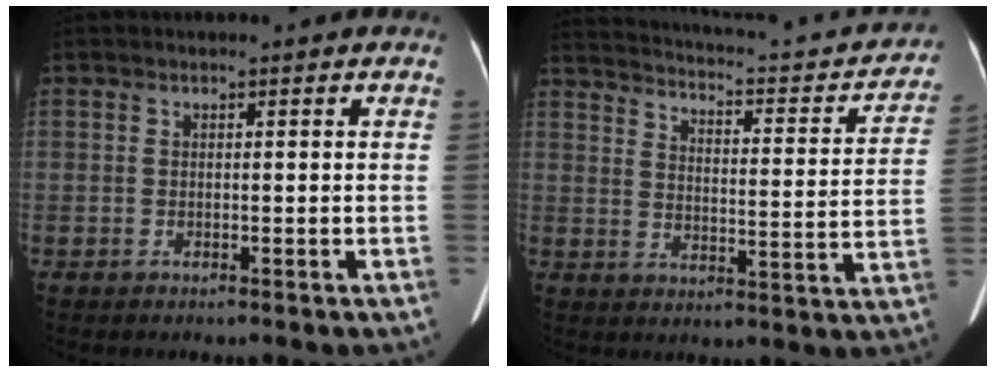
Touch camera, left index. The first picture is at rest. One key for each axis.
{"total": 20.9, "fx": 17.6, "fy": 4.2, "fz": 10.4, "tx": -0.143, "ty": -0.017, "tz": 0.217}